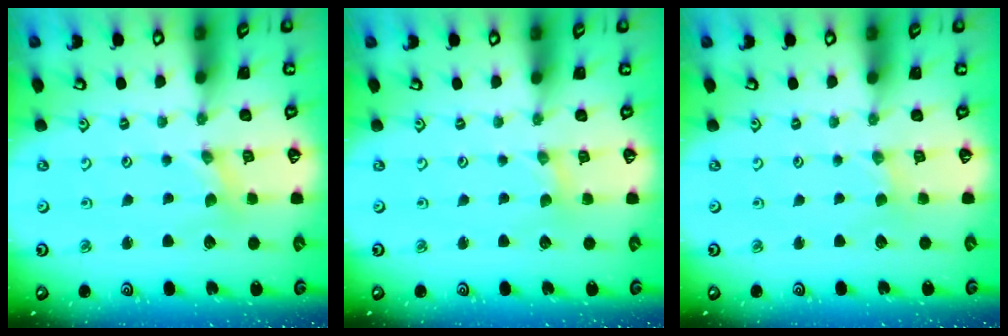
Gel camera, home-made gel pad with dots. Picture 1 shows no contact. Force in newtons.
{"total": 0.0}
{"total": 0.0}